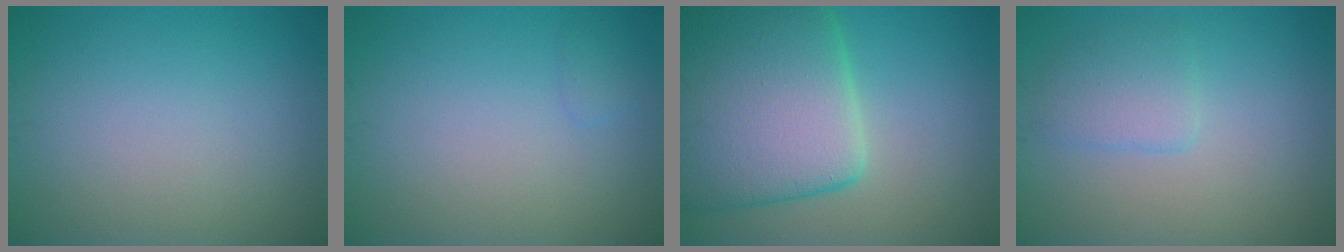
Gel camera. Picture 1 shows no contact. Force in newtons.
{"total": 0.6, "press": 0.6, "slide": 0.1}
{"total": 12.9, "press": 12.9, "slide": 0.7}
{"total": 2.4, "press": 2.4, "slide": 0.2}